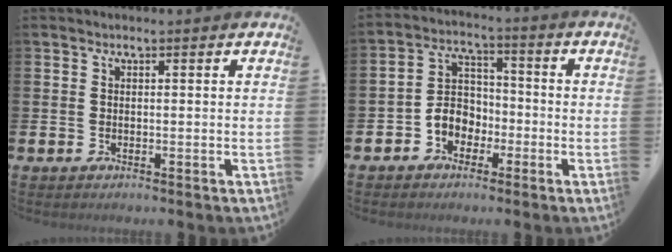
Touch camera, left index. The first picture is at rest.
{"total": 4.7, "force": [-1.9, 3.9, 1.8], "torque": [-0.049, 0.010, -0.040]}